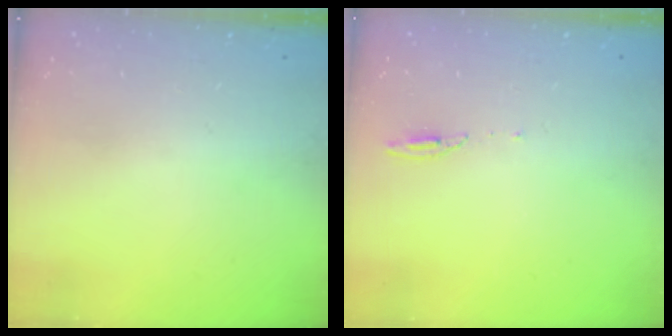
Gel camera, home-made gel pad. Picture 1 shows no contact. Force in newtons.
{"total": 4.1, "press": 4.0, "slide": 0.7}